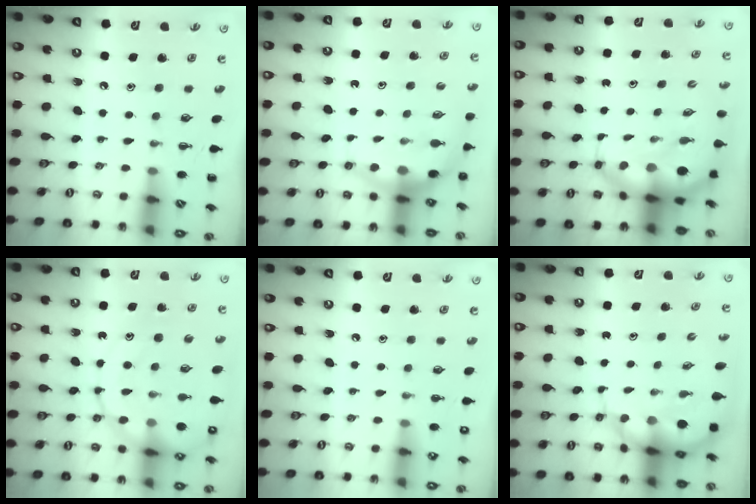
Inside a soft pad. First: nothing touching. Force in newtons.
{"total": 7.3, "press": 7.2, "slide": 1.6}
{"total": 8.5, "press": 8.3, "slide": 2.1}
{"total": 18.5, "press": 18.1, "slide": 3.5}
{"total": 1.4, "press": 1.4, "slide": 0.1}
{"total": 8.2, "press": 7.7, "slide": 2.8}